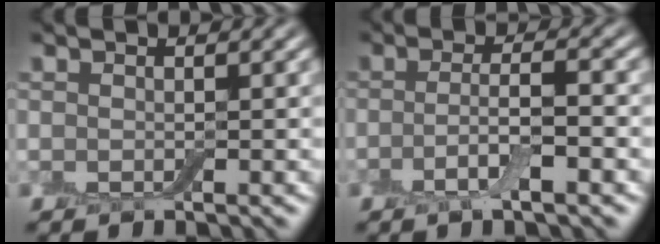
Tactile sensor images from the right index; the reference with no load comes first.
{"total": 3.6, "force": [-1.3, 0.7, 3.3], "torque": [-0.062, 0.005, -0.029]}